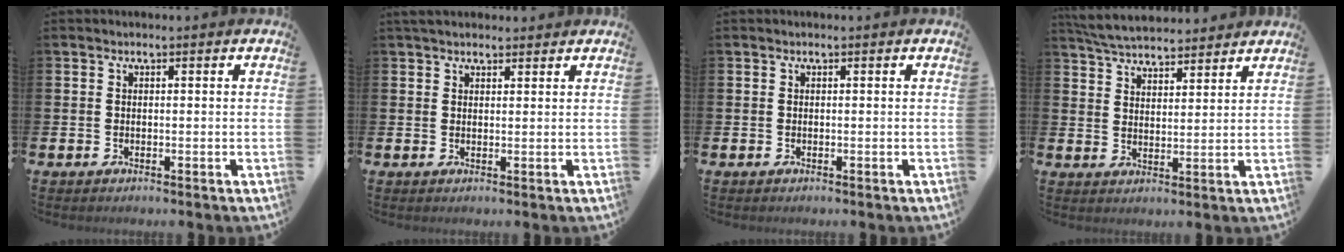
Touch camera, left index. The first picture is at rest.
{"total": 2.2, "force": [2.0, 0.8, 0.5], "torque": [-0.004, -0.001, 0.035]}
{"total": 0.0}
{"total": 5.6, "force": [5.5, 1.0, 0.8], "torque": [-0.035, -0.027, 0.100]}